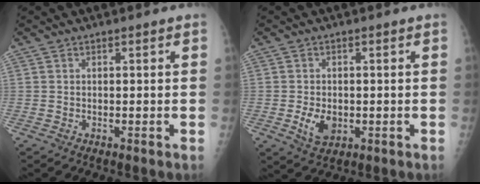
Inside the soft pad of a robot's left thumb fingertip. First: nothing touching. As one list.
[{"total": 4.9, "force": [-1.0, 3.4, 3.4], "torque": [-0.051, -0.004, -0.010]}]